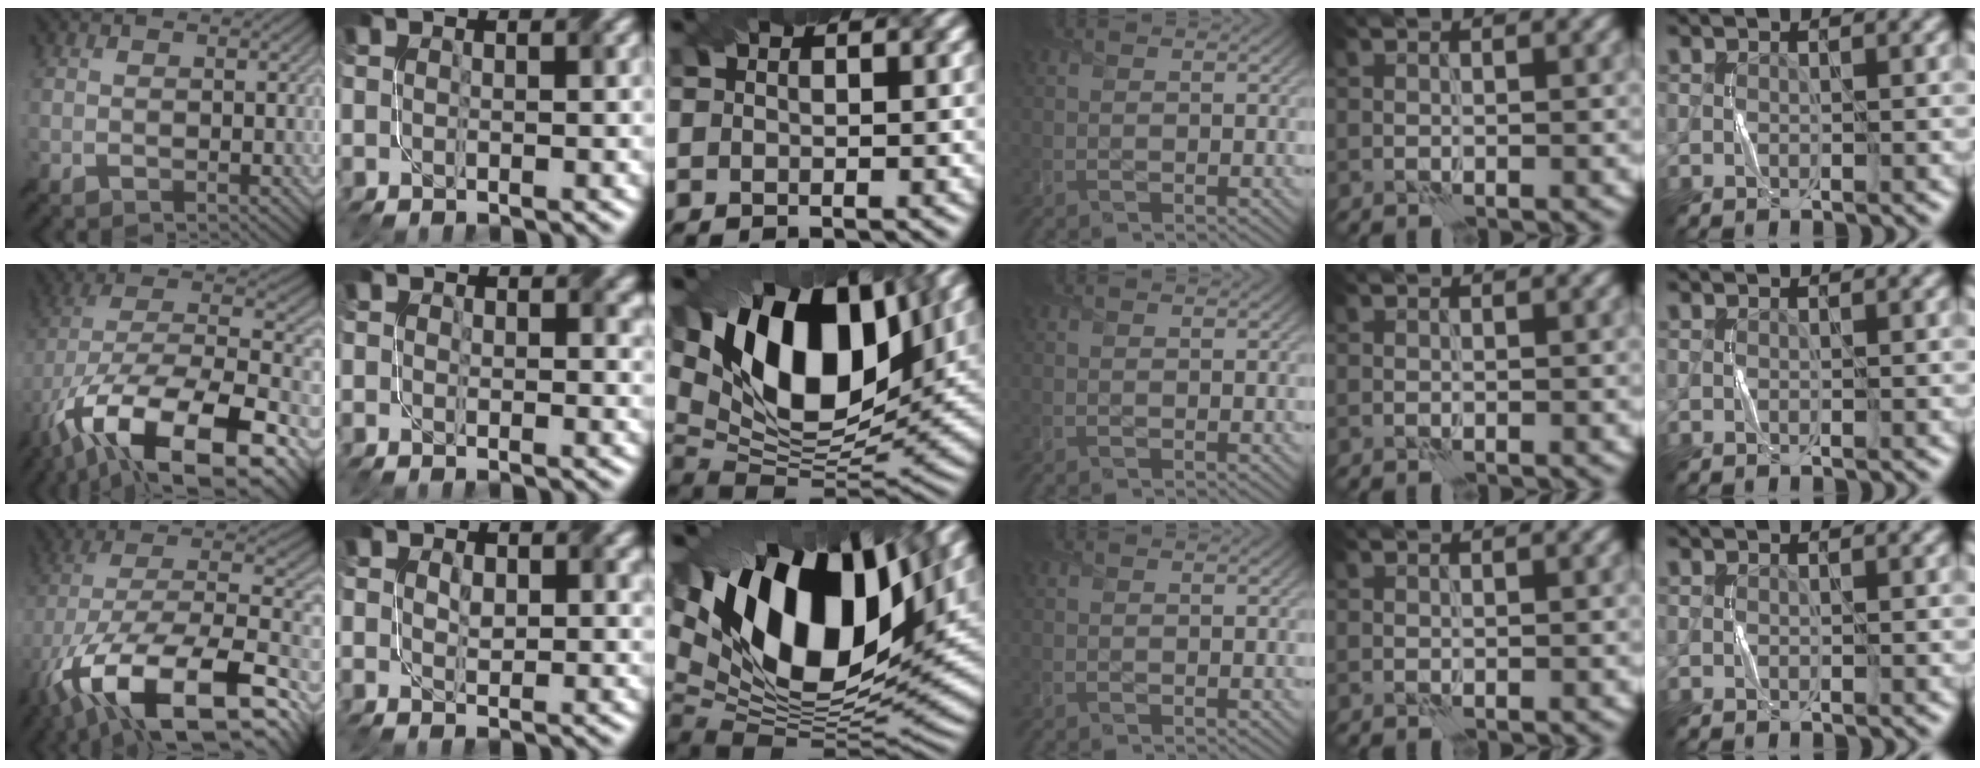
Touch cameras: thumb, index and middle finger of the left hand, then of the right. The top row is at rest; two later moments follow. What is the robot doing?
{"motion": "twist", "object": "screw"}